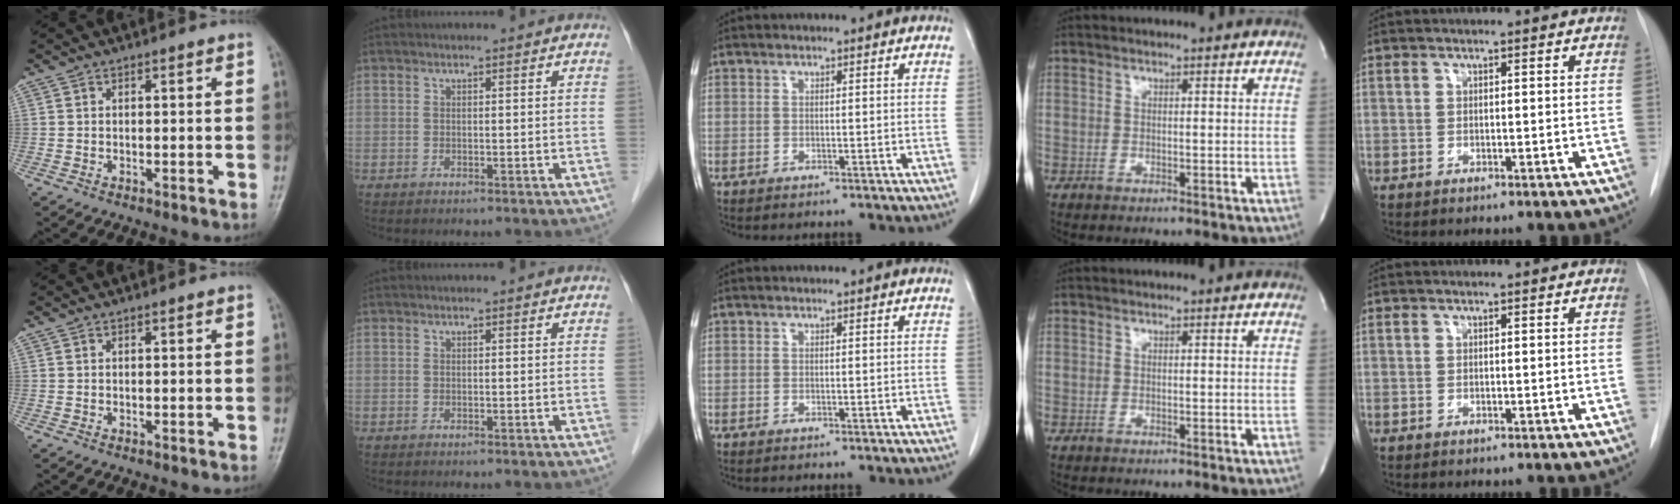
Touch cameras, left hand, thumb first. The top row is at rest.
{}